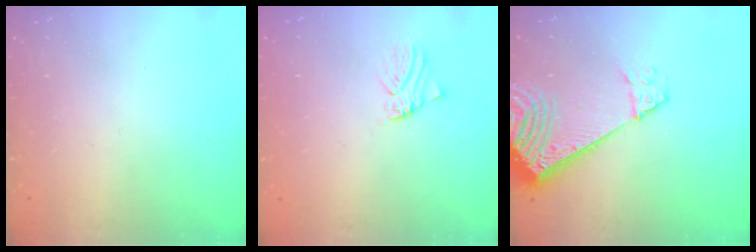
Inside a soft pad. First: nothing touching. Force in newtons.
{"total": 1.2, "press": 1.1, "slide": 0.1}
{"total": 10.4, "press": 10.3, "slide": 1.3}